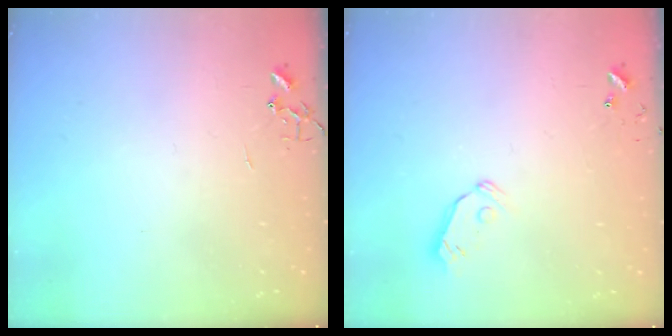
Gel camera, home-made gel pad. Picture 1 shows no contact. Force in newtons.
{"total": 5.8, "press": 5.7, "slide": 0.9}